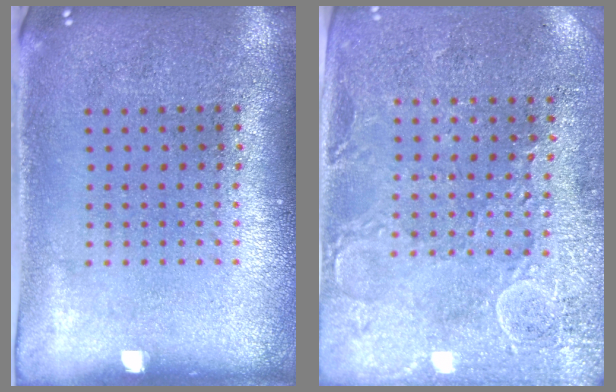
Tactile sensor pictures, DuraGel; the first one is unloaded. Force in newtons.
{"total": 2.7, "press": 2.6, "slide": 0.7}